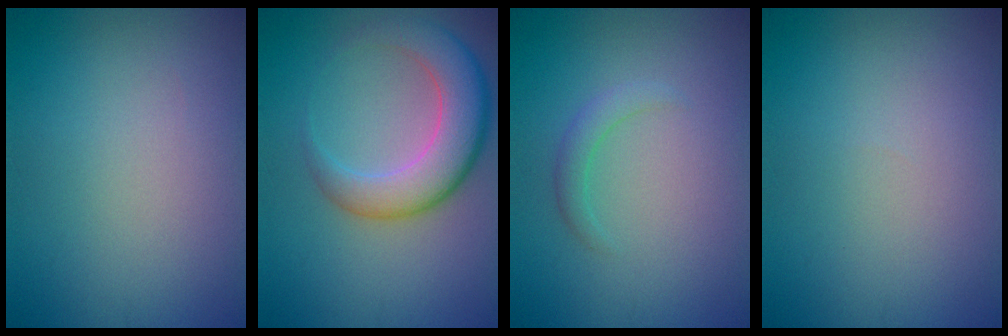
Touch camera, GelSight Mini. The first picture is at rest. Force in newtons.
{"total": 6.0, "press": 6.0, "slide": 0.2}
{"total": 1.4, "press": 1.4, "slide": 0.0}
{"total": 0.0}